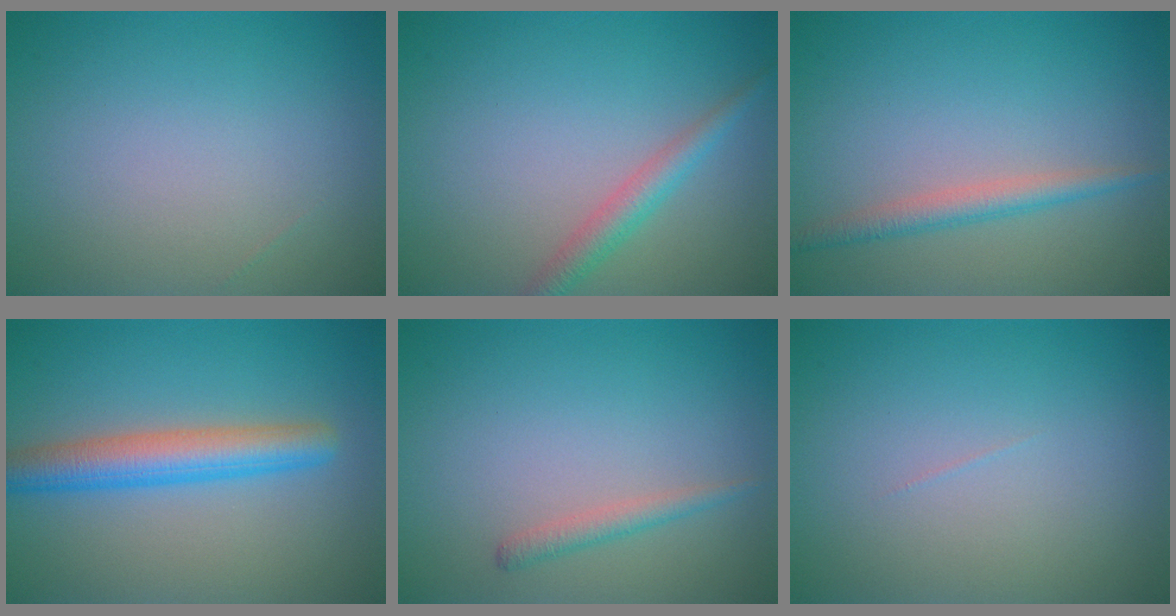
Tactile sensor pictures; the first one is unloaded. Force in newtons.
{"total": 2.3, "press": 2.3, "slide": 0.1}
{"total": 2.2, "press": 2.2, "slide": 0.0}
{"total": 4.7, "press": 4.7, "slide": 0.2}
{"total": 1.4, "press": 1.3, "slide": 0.1}
{"total": 0.0}